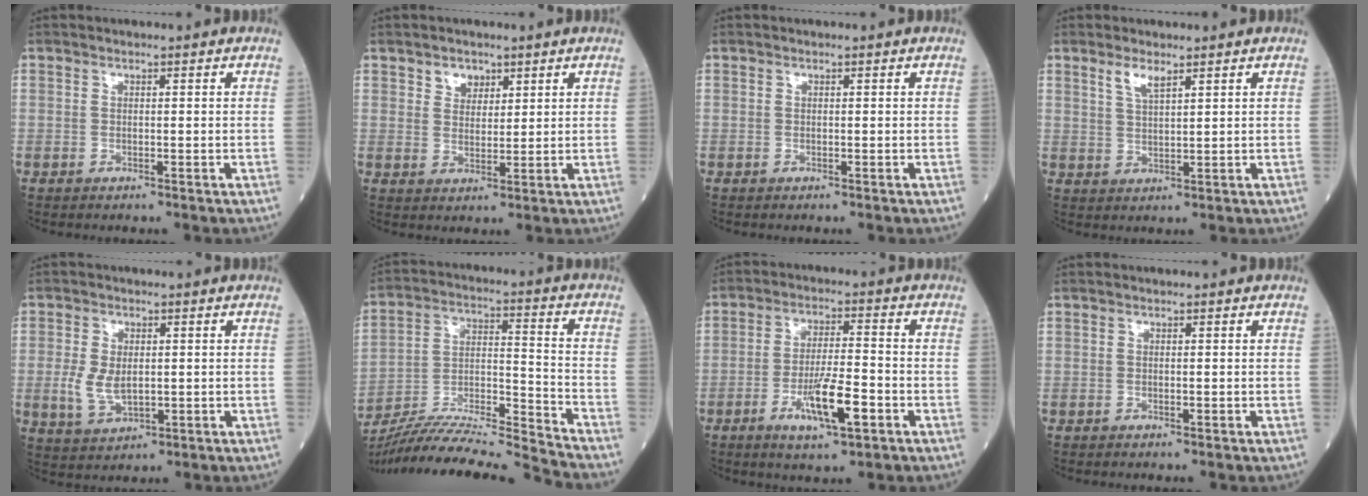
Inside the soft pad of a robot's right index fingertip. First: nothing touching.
{"total": 3.1, "force": [2.0, 2.1, 1.1], "torque": [-0.017, 0.001, 0.035]}
{"total": 0.0}
{"total": 3.0, "force": [2.1, 0.5, 2.1], "torque": [-0.043, -0.003, 0.043]}
{"total": 5.9, "force": [-0.3, 3.3, 4.8], "torque": [-0.106, -0.003, 0.001]}
{"total": 19.7, "force": [-18.7, -2.0, 6.0], "torque": [-0.118, -0.002, -0.319]}
{"total": 9.1, "force": [-3.7, 1.6, 8.2], "torque": [-0.148, -0.007, -0.062]}
{"total": 0.5, "force": [-0.1, 0.2, 0.5], "torque": [-0.006, -0.002, -0.001]}